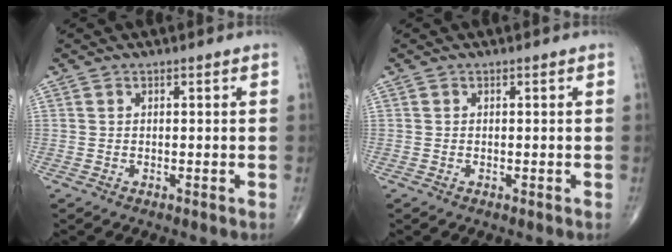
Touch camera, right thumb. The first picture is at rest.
{"total": 0.0}